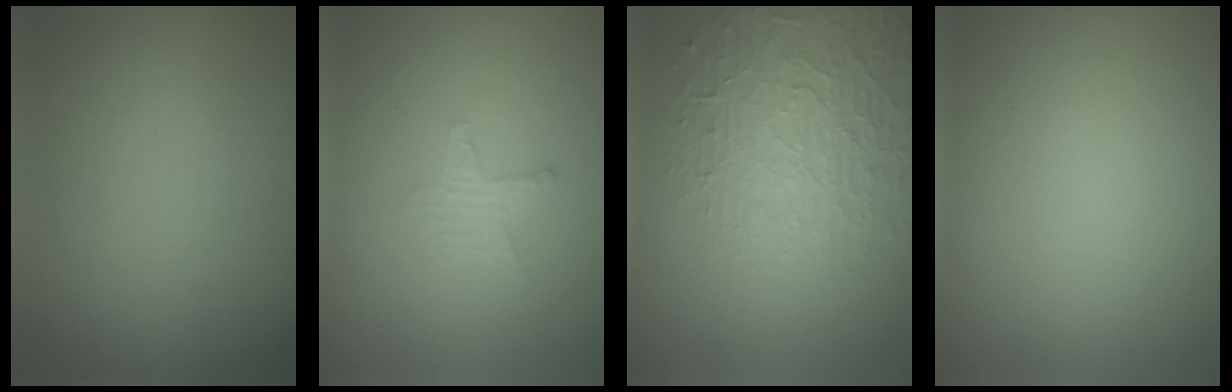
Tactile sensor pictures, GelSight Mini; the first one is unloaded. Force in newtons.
{"total": 1.5, "press": 1.4, "slide": 0.3}
{"total": 5.5, "press": 4.5, "slide": 3.2}
{"total": 0.0}